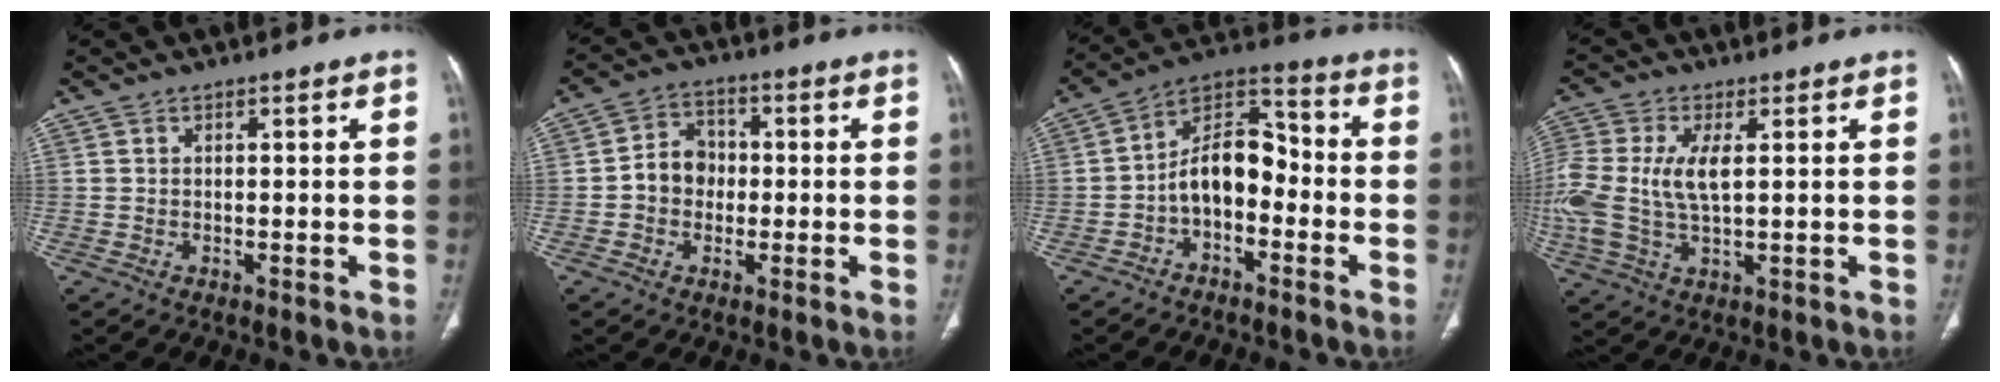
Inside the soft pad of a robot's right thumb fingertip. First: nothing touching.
{"total": 6.4, "force": [-0.6, 5.5, 3.3], "torque": [-0.031, 0.020, -0.022]}
{"total": 11.0, "force": [-2.8, 6.9, 8.1], "torque": [-0.112, 0.053, -0.062]}
{"total": 14.4, "force": [1.2, 7.3, 12.3], "torque": [-0.311, -0.002, 0.028]}